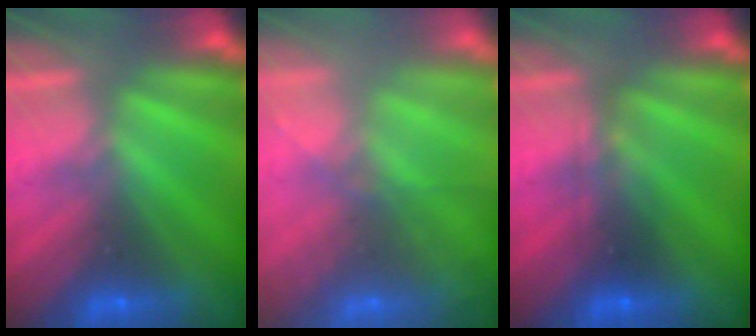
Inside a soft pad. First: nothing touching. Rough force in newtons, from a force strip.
{"total": 9.6}
{"total": 2.3}